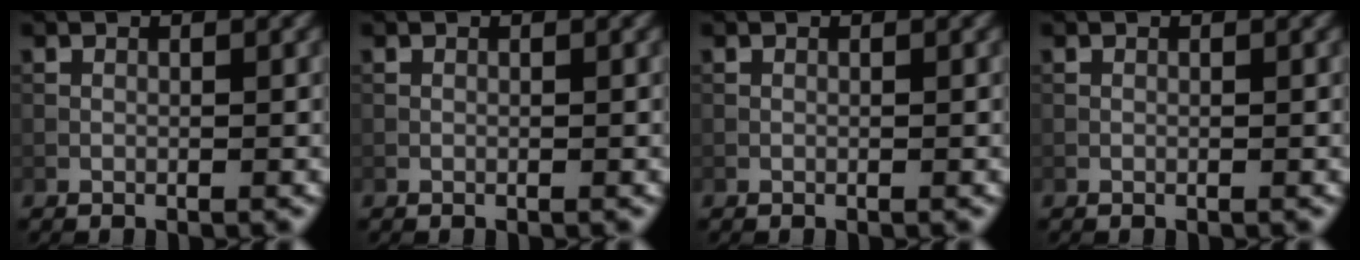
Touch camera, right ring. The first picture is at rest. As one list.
[{"total": 0.0}, {"total": 0.0}, {"total": 0.0}]